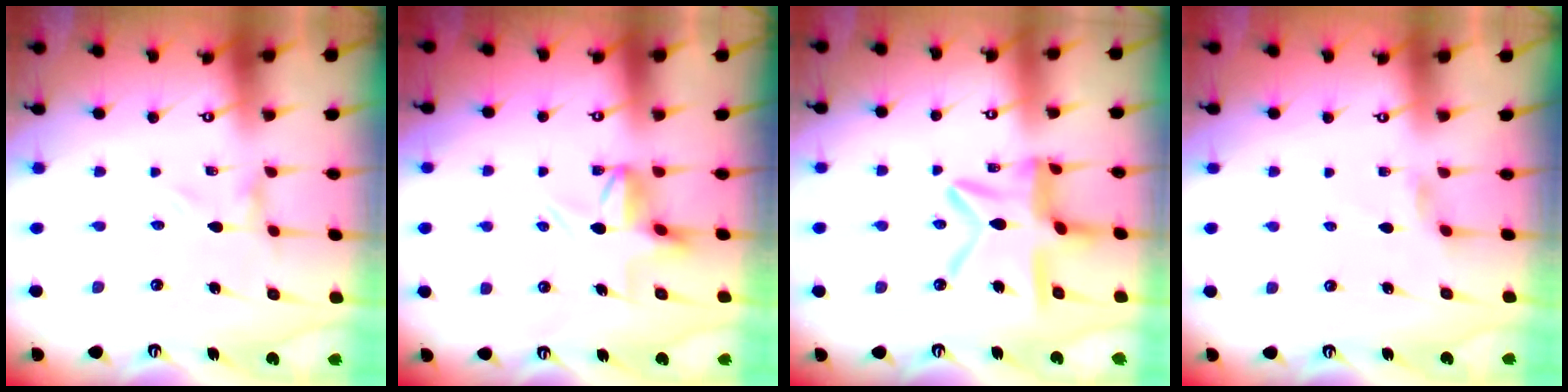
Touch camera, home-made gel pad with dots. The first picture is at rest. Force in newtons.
{"total": 5.7, "press": 5.7, "slide": 0.6}
{"total": 13.2, "press": 13.2, "slide": 1.3}
{"total": 2.5, "press": 2.4, "slide": 0.4}